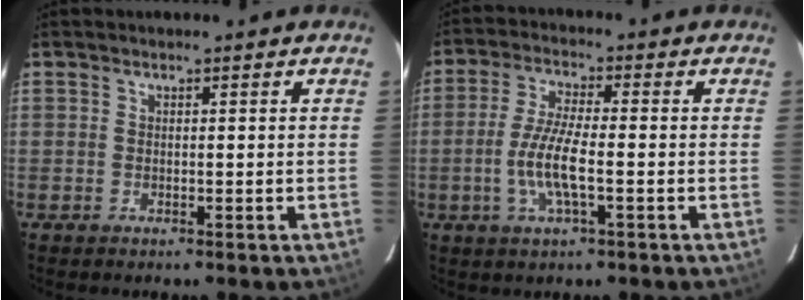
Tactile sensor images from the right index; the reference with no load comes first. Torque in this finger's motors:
{"motor_torque": [1.37, -0.50, 0.74, 0.20]}